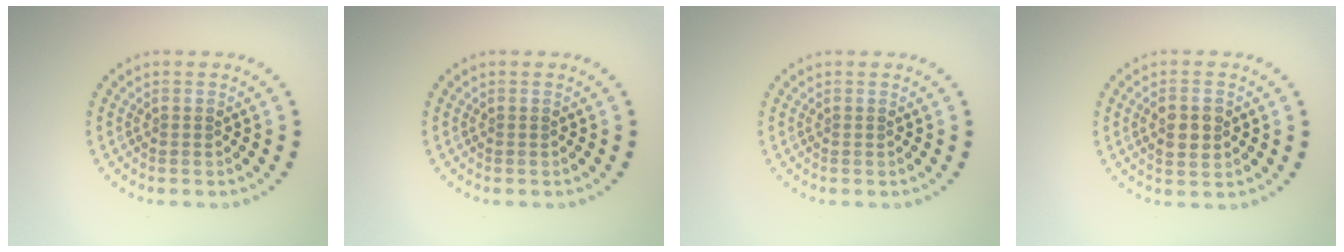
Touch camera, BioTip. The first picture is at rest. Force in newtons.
{"total": 0.0}
{"total": 0.0}
{"total": 2.8, "press": 2.8, "slide": 0.2}